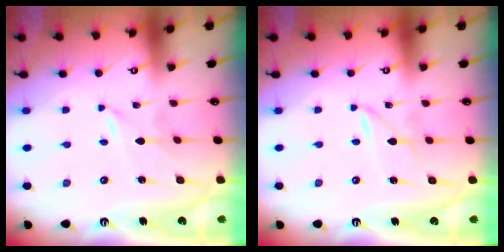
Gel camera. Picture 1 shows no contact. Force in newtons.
{"total": 2.0, "press": 2.0, "slide": 0.2}